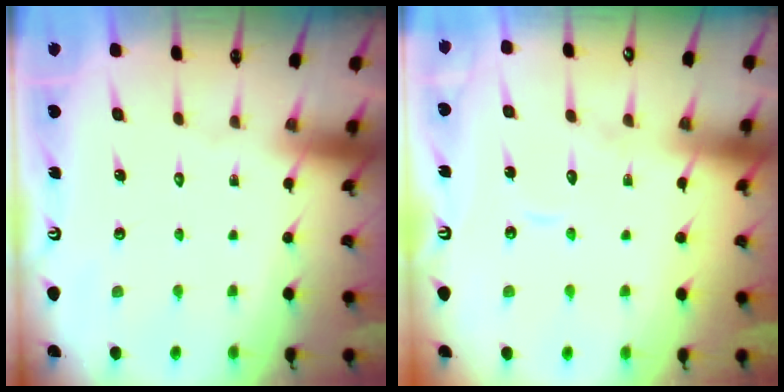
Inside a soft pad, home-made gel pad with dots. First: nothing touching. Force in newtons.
{"total": 8.4, "press": 8.4, "slide": 0.5}